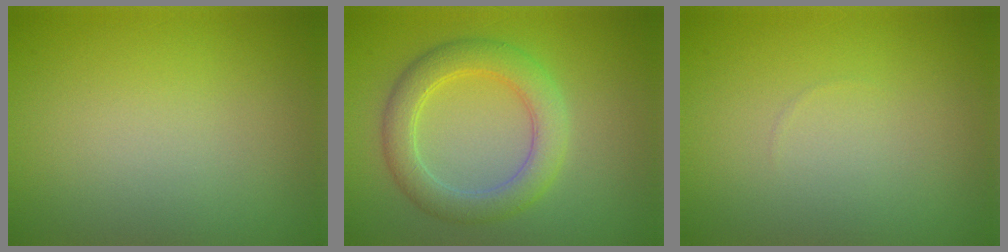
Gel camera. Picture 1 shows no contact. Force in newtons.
{"total": 4.3, "press": 4.3, "slide": 0.0}
{"total": 0.0}